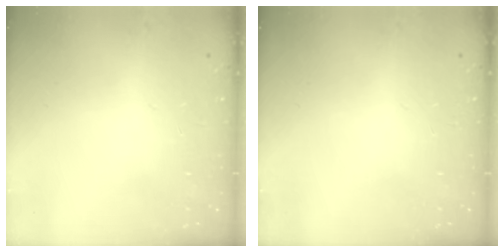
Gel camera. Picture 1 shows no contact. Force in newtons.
{"total": 0.0}